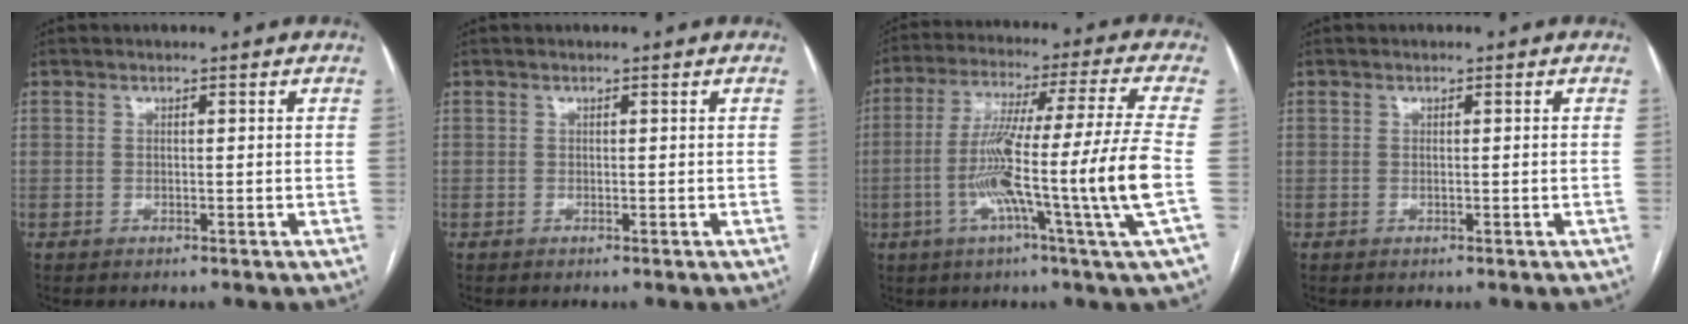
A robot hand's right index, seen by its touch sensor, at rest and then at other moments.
{"total": 0.0}
{"total": 18.2, "force": [-4.2, -2.5, 17.5], "torque": [-0.296, -0.008, -0.083]}
{"total": 0.5, "force": [-0.1, -0.1, 0.5], "torque": [-0.012, -0.001, 0.001]}